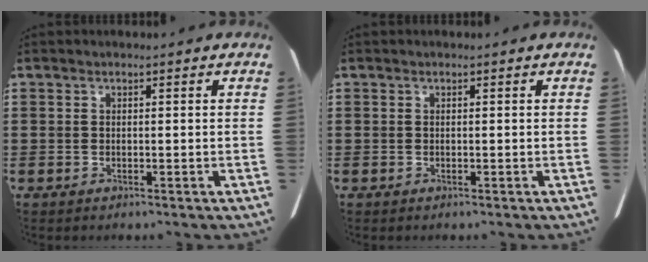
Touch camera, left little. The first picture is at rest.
{"total": 0.0}